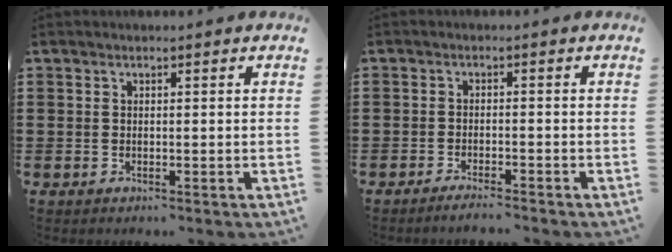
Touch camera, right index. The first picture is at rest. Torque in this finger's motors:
{"motor_torque": [0.50, 0.48, -0.03, 0.01]}